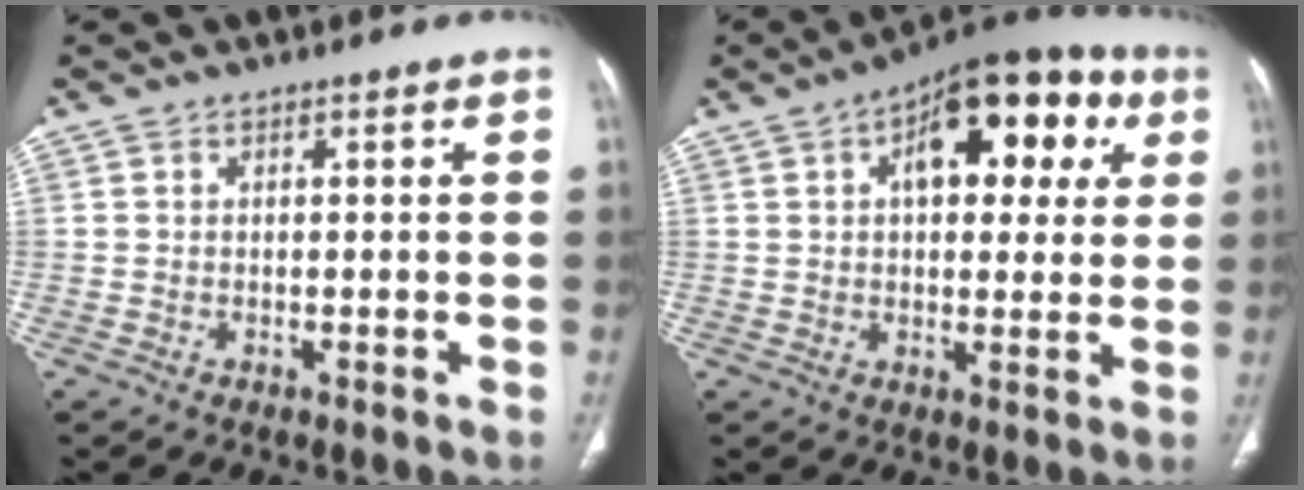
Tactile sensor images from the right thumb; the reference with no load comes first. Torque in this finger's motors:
{"motor_torque": [0.59, 4.42, 0.94, -0.23, 0.13]}